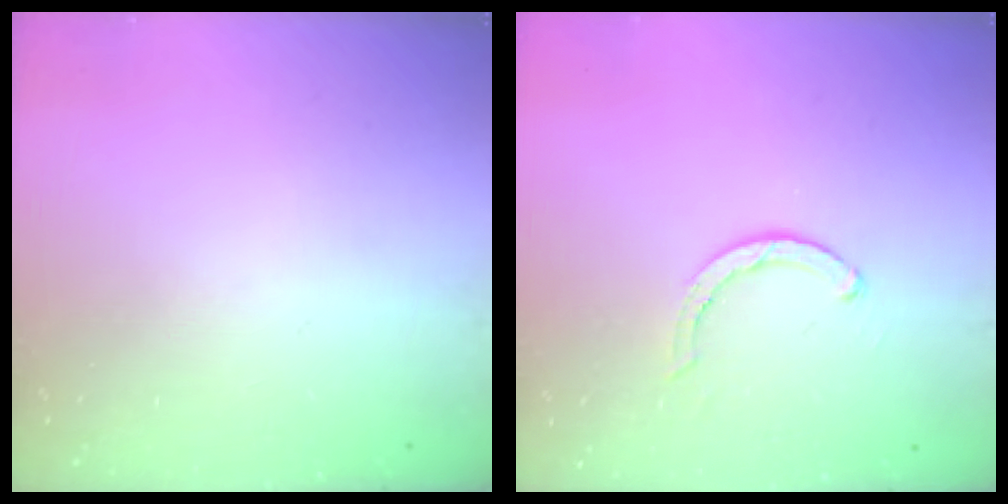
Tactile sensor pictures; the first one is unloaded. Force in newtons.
{"total": 2.8, "press": 2.8, "slide": 0.2}